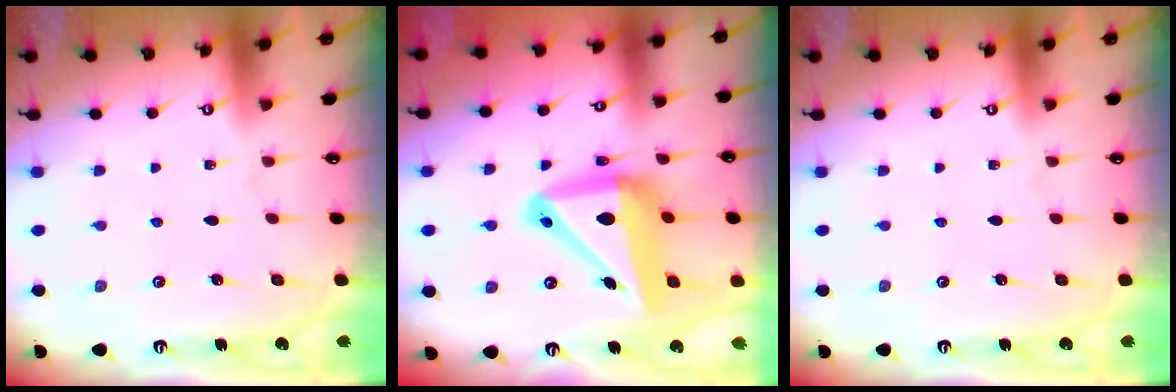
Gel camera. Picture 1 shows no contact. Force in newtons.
{"total": 15.7, "press": 15.4, "slide": 3.0}
{"total": 0.0}